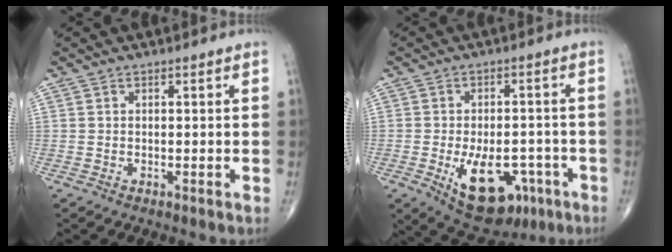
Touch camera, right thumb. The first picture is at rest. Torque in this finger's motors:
{"motor_torque": [3.25, 1.76, 0.53, 0.41, 0.33]}